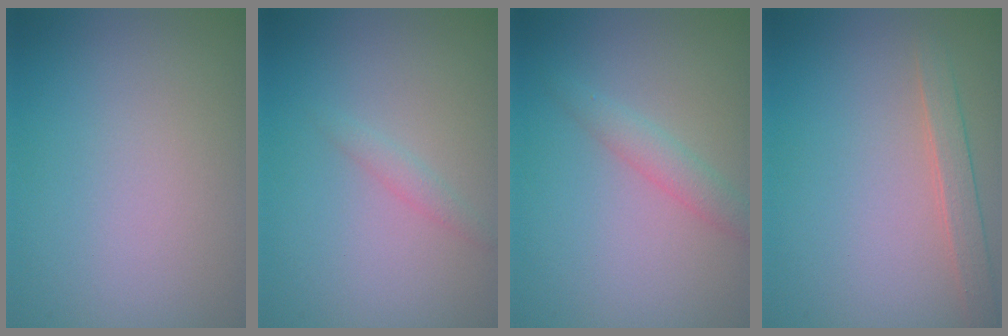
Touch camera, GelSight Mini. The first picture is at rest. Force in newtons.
{"total": 1.0, "press": 0.9, "slide": 0.2}
{"total": 1.9, "press": 1.9, "slide": 0.1}
{"total": 1.8, "press": 1.8, "slide": 0.1}